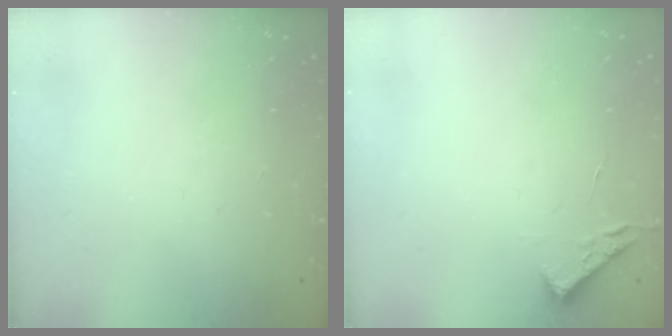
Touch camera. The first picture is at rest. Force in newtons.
{"total": 3.1, "press": 3.0, "slide": 0.4}